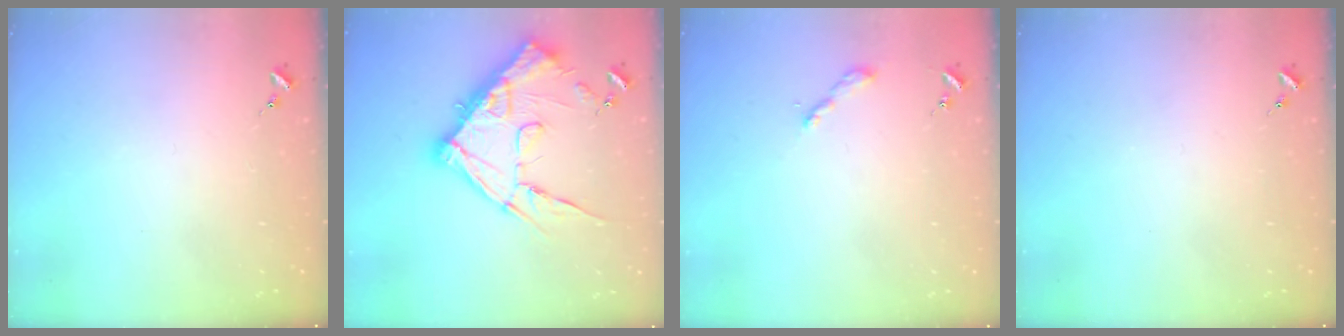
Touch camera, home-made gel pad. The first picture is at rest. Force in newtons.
{"total": 19.4, "press": 19.4, "slide": 1.0}
{"total": 2.2, "press": 2.2, "slide": 0.2}
{"total": 0.0}